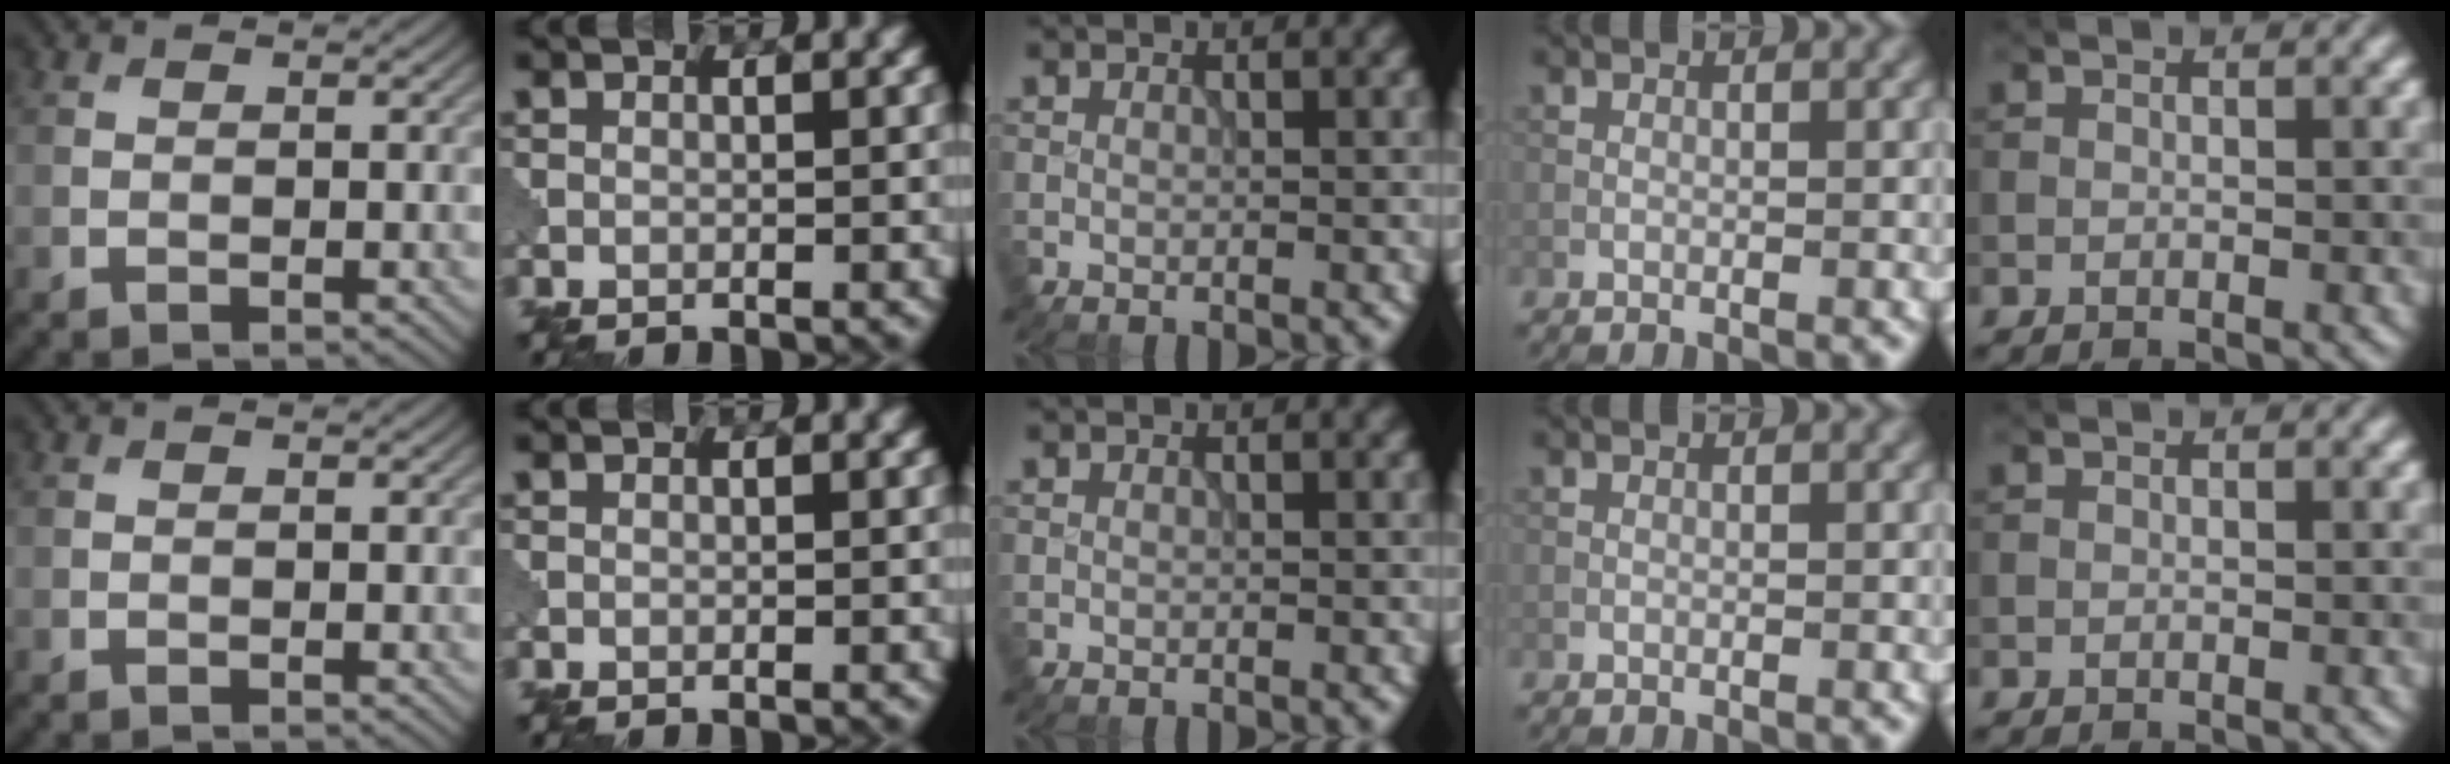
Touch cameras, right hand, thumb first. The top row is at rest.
{}